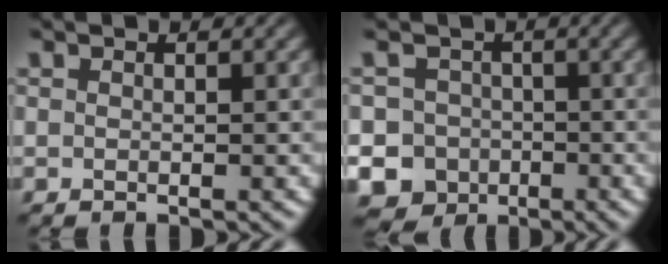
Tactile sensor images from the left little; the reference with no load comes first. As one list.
[{"total": 10.1, "force": [-4.0, 9.0, 2.1], "torque": [-0.027, -0.014, -0.092]}]